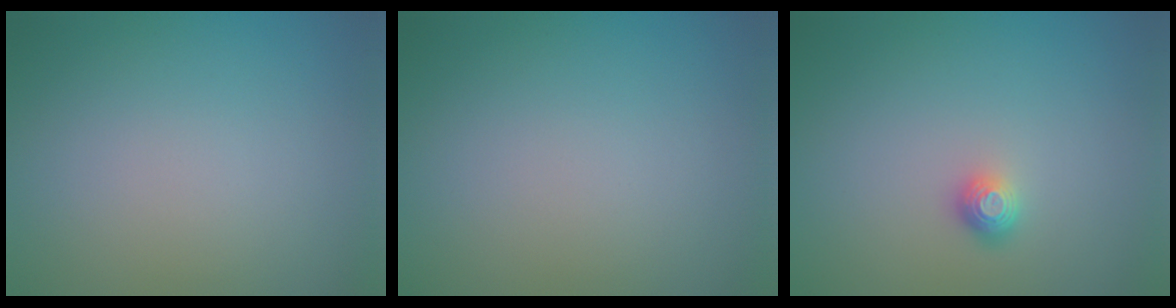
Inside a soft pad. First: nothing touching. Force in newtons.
{"total": 0.0}
{"total": 1.2, "press": 1.0, "slide": 0.7}